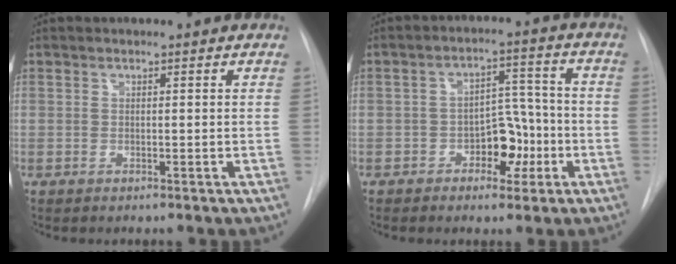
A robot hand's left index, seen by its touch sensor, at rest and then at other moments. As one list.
[{"total": 6.7, "force": [-2.7, 3.9, 4.7], "torque": [-0.062, 0.022, -0.039]}]